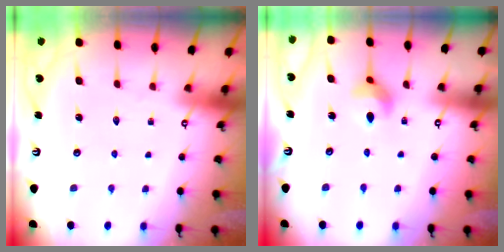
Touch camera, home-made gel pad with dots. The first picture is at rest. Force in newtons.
{"total": 6.8, "press": 6.8, "slide": 0.5}